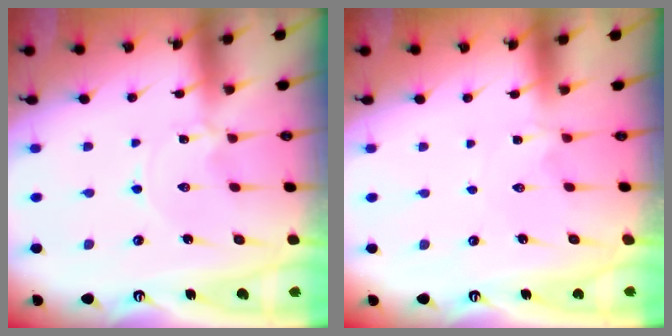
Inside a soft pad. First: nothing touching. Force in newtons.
{"total": 0.0}